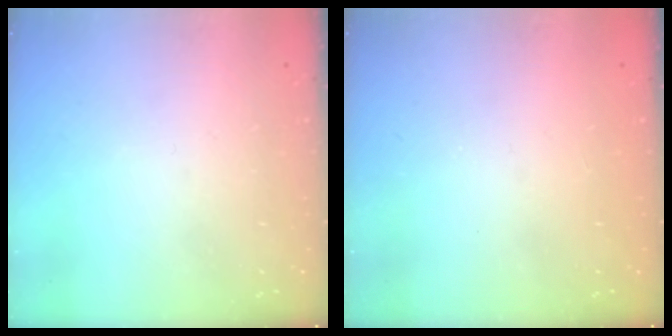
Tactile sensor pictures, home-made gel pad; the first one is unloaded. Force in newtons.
{"total": 1.1, "press": 1.0, "slide": 0.1}